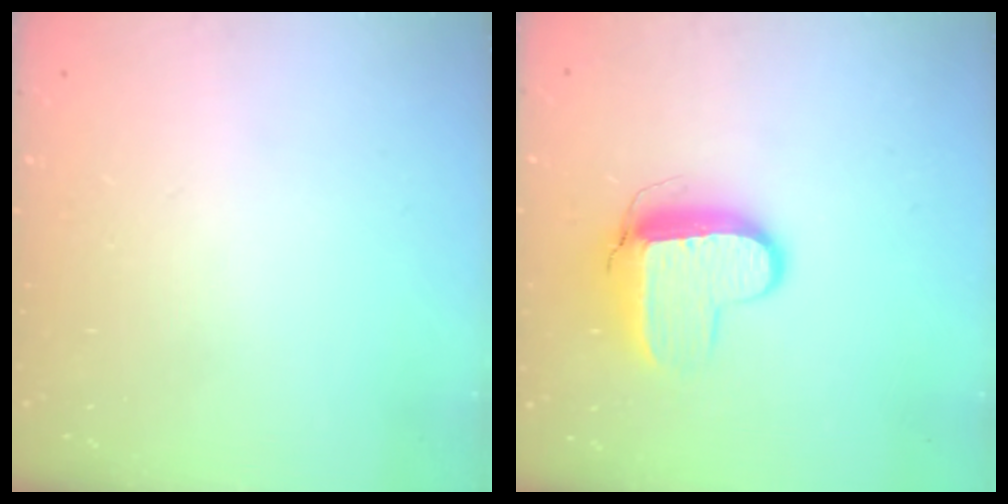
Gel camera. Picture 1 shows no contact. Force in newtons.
{"total": 9.9, "press": 9.9, "slide": 0.9}